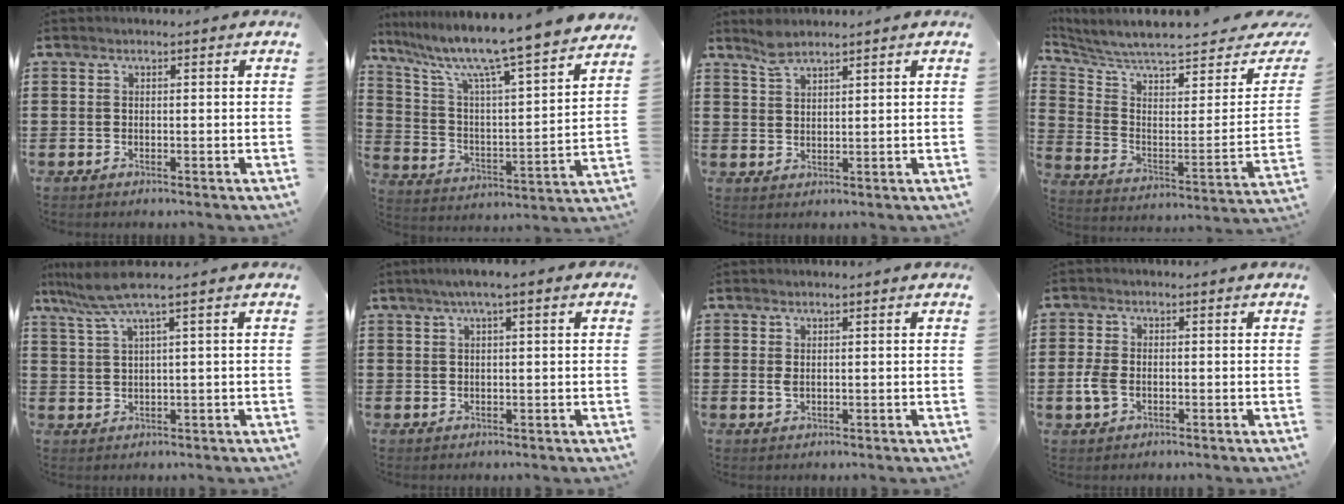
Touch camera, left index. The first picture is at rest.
{"total": 9.9, "force": [8.5, -0.5, 5.1], "torque": [-0.134, -0.069, 0.134]}
{"total": 3.0, "force": [2.6, 0.8, 1.4], "torque": [-0.033, 0.001, 0.049]}
{"total": 6.1, "force": [5.4, 0.4, 2.8], "torque": [-0.084, -0.058, 0.089]}
{"total": 4.7, "force": [2.4, -0.2, 4.1], "torque": [-0.093, -0.007, 0.038]}
{"total": 2.4, "force": [0.8, 0.2, 2.3], "torque": [-0.043, 0.002, 0.013]}
{"total": 1.2, "force": [0.2, 0.6, 1.0], "torque": [-0.029, 0.002, -0.001]}
{"total": 3.5, "force": [-0.8, 2.2, 2.6], "torque": [-0.078, -0.007, -0.023]}